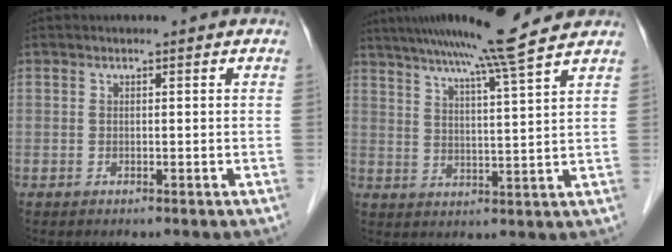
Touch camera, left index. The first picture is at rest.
{"total": 13.7, "force": [11.5, -1.7, 7.2], "torque": [-0.123, 0.006, 0.164]}